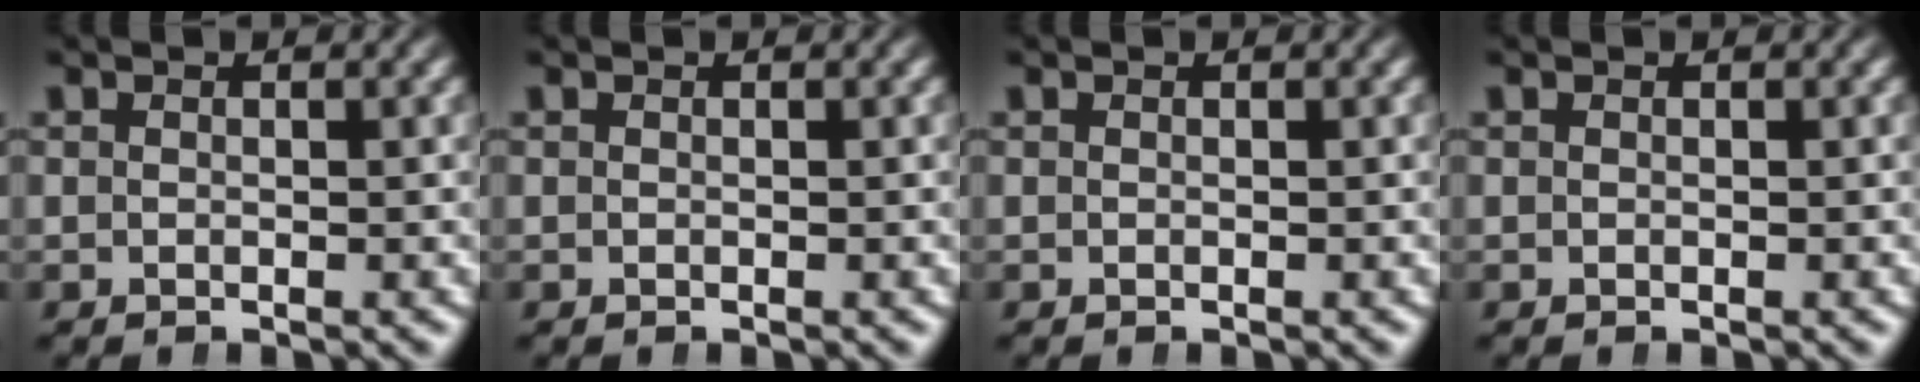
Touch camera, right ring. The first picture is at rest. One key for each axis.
{"total": 0.0}
{"total": 0.0}
{"total": 0.0}